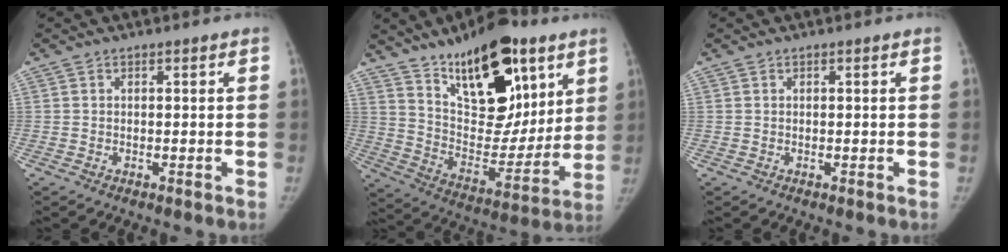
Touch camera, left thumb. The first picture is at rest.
{"total": 25.2, "force": [14.2, 11.8, 17.2], "torque": [-0.212, -0.060, 0.237]}
{"total": 0.0}